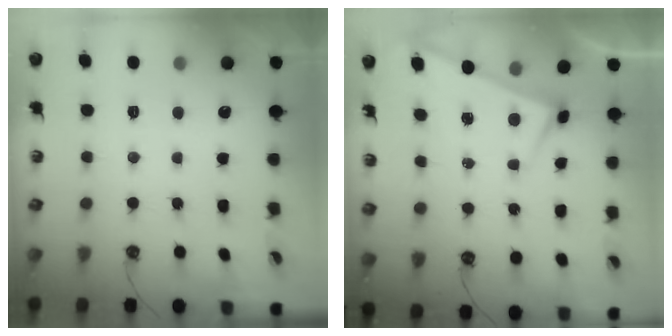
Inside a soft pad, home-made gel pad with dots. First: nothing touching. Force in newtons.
{"total": 3.1, "press": 3.1, "slide": 0.1}